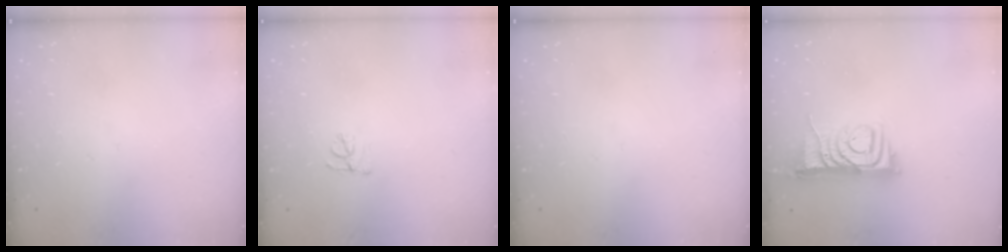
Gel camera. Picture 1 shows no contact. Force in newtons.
{"total": 5.6, "press": 5.5, "slide": 0.6}
{"total": 0.0}
{"total": 8.5, "press": 8.4, "slide": 0.4}